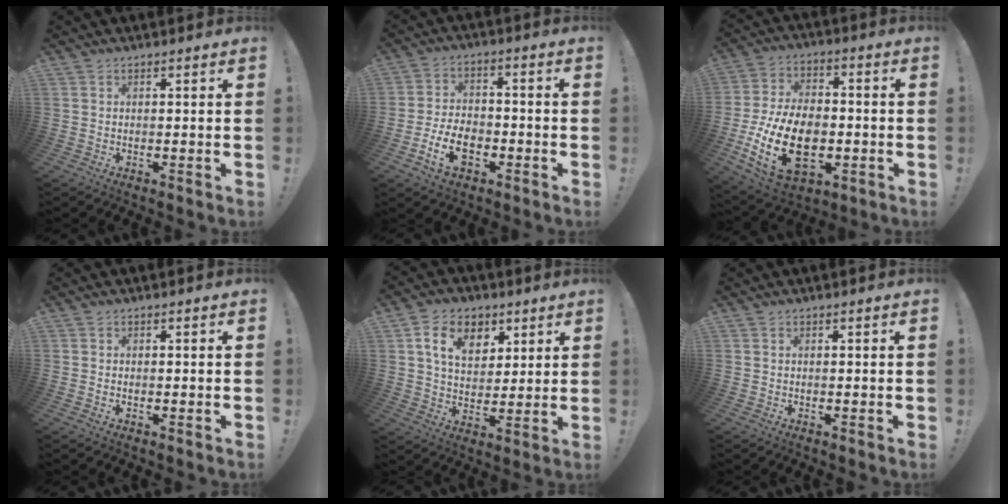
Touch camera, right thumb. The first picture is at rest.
{"total": 11.2, "force": [-5.0, 7.3, 6.9], "torque": [-0.121, 0.030, -0.084]}
{"total": 23.1, "force": [-5.9, 14.7, 16.8], "torque": [-0.313, 0.035, -0.083]}
{"total": 0.0}
{"total": 12.4, "force": [5.7, 8.8, 6.6], "torque": [-0.105, -0.013, 0.109]}
{"total": 0.0}